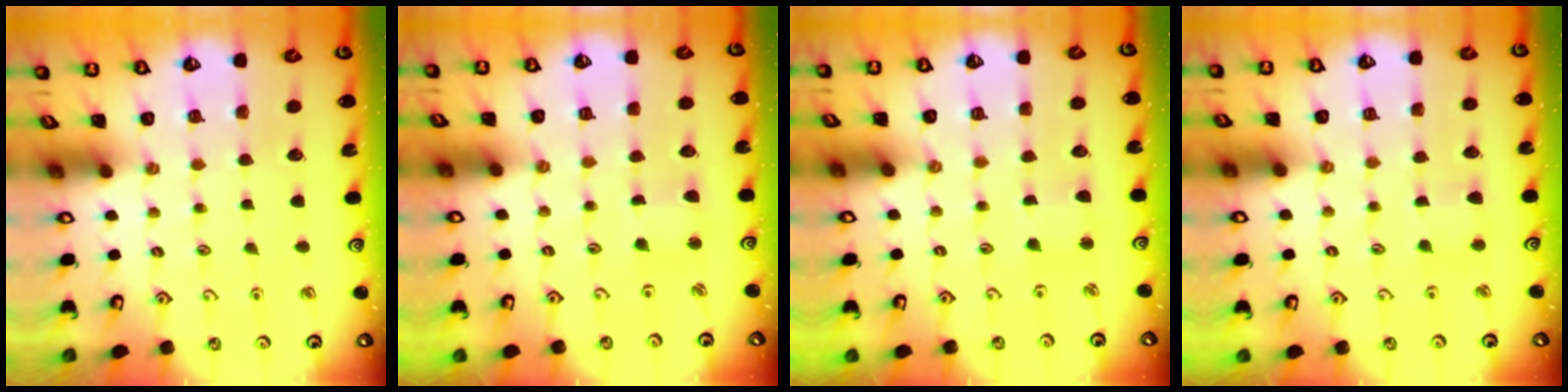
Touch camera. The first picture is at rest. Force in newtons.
{"total": 2.4, "press": 2.4, "slide": 0.3}
{"total": 2.5, "press": 2.5, "slide": 0.3}
{"total": 2.6, "press": 2.5, "slide": 0.6}